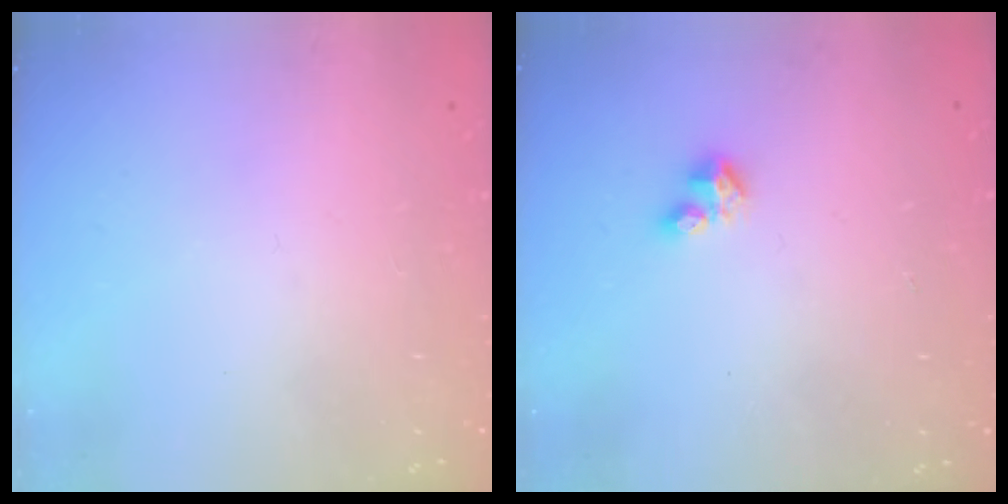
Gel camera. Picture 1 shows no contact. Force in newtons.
{"total": 3.5, "press": 3.5, "slide": 0.4}